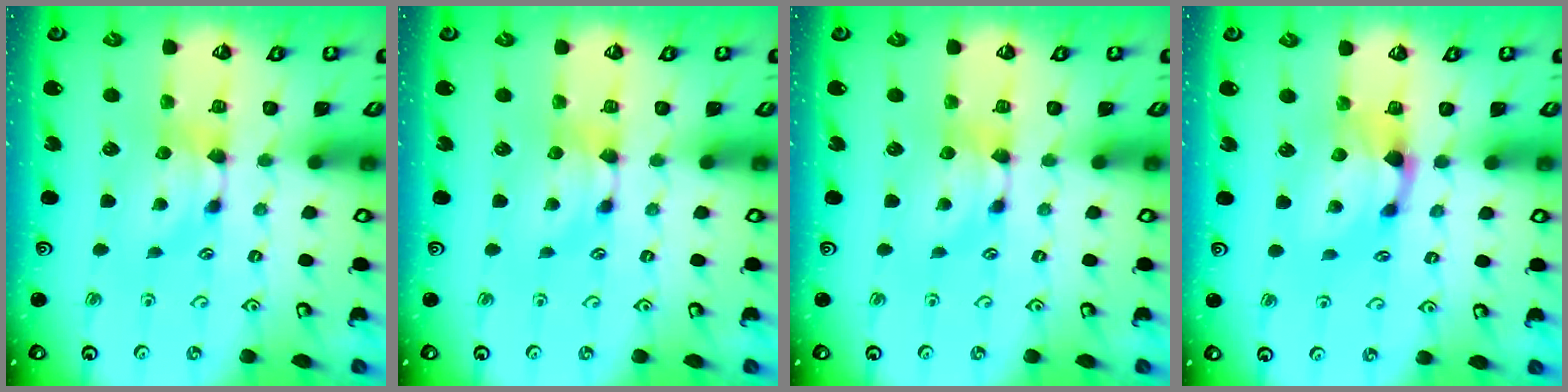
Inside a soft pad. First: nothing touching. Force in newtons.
{"total": 0.0}
{"total": 0.0}
{"total": 1.9, "press": 1.1, "slide": 1.5}